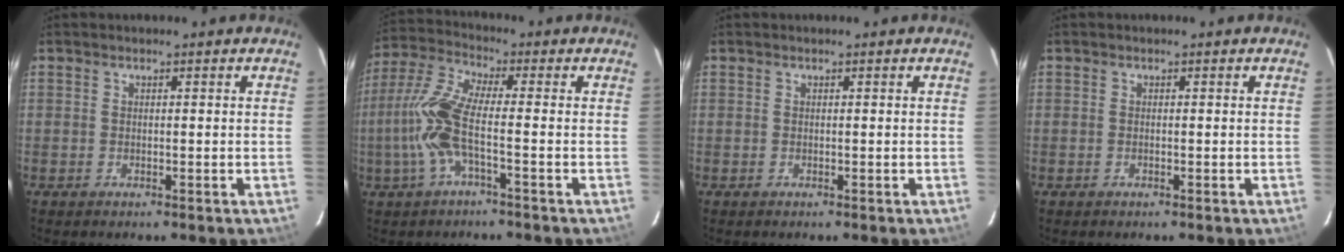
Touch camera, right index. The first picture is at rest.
{"total": 9.9, "force": [-2.5, 1.8, 9.4], "torque": [-0.224, 0.004, -0.052]}
{"total": 0.0}
{"total": 0.0}